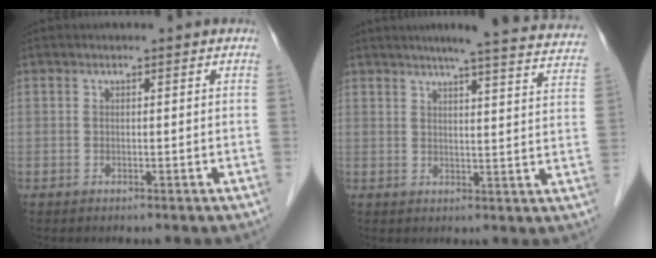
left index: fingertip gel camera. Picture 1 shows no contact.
{"total": 20.0, "force": [18.0, 1.0, 8.5], "torque": [-0.103, -0.024, 0.201]}